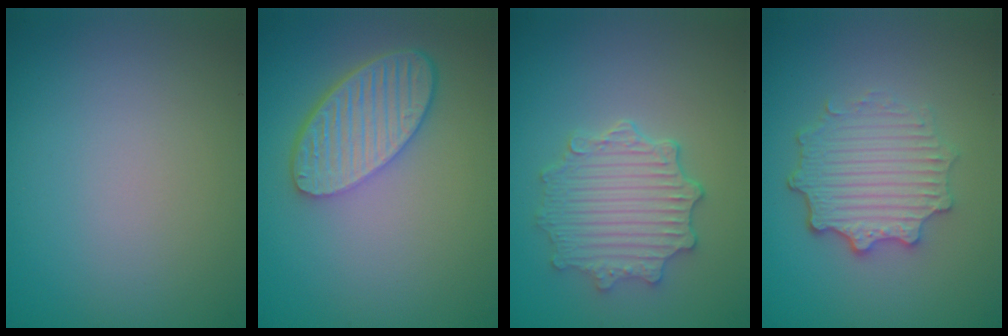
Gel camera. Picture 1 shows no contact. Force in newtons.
{"total": 5.8, "press": 4.5, "slide": 3.6}
{"total": 4.9, "press": 4.0, "slide": 2.9}
{"total": 4.8, "press": 3.8, "slide": 3.0}